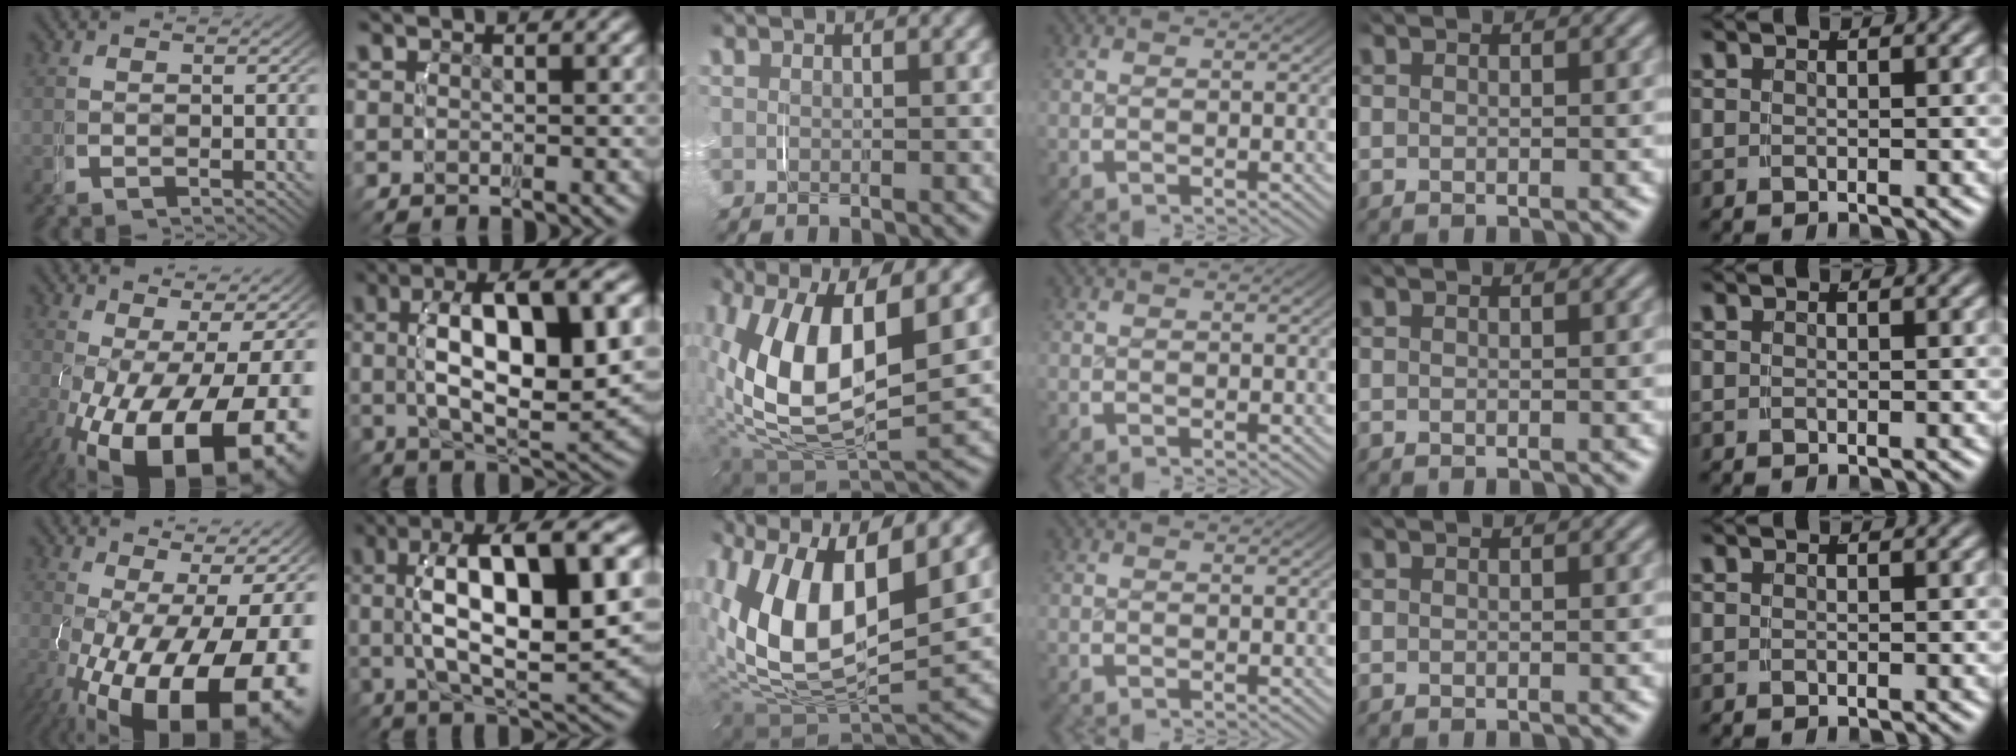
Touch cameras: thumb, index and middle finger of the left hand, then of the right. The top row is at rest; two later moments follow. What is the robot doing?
{"motion": "grasp_and_lifting", "object": "water bottle"}